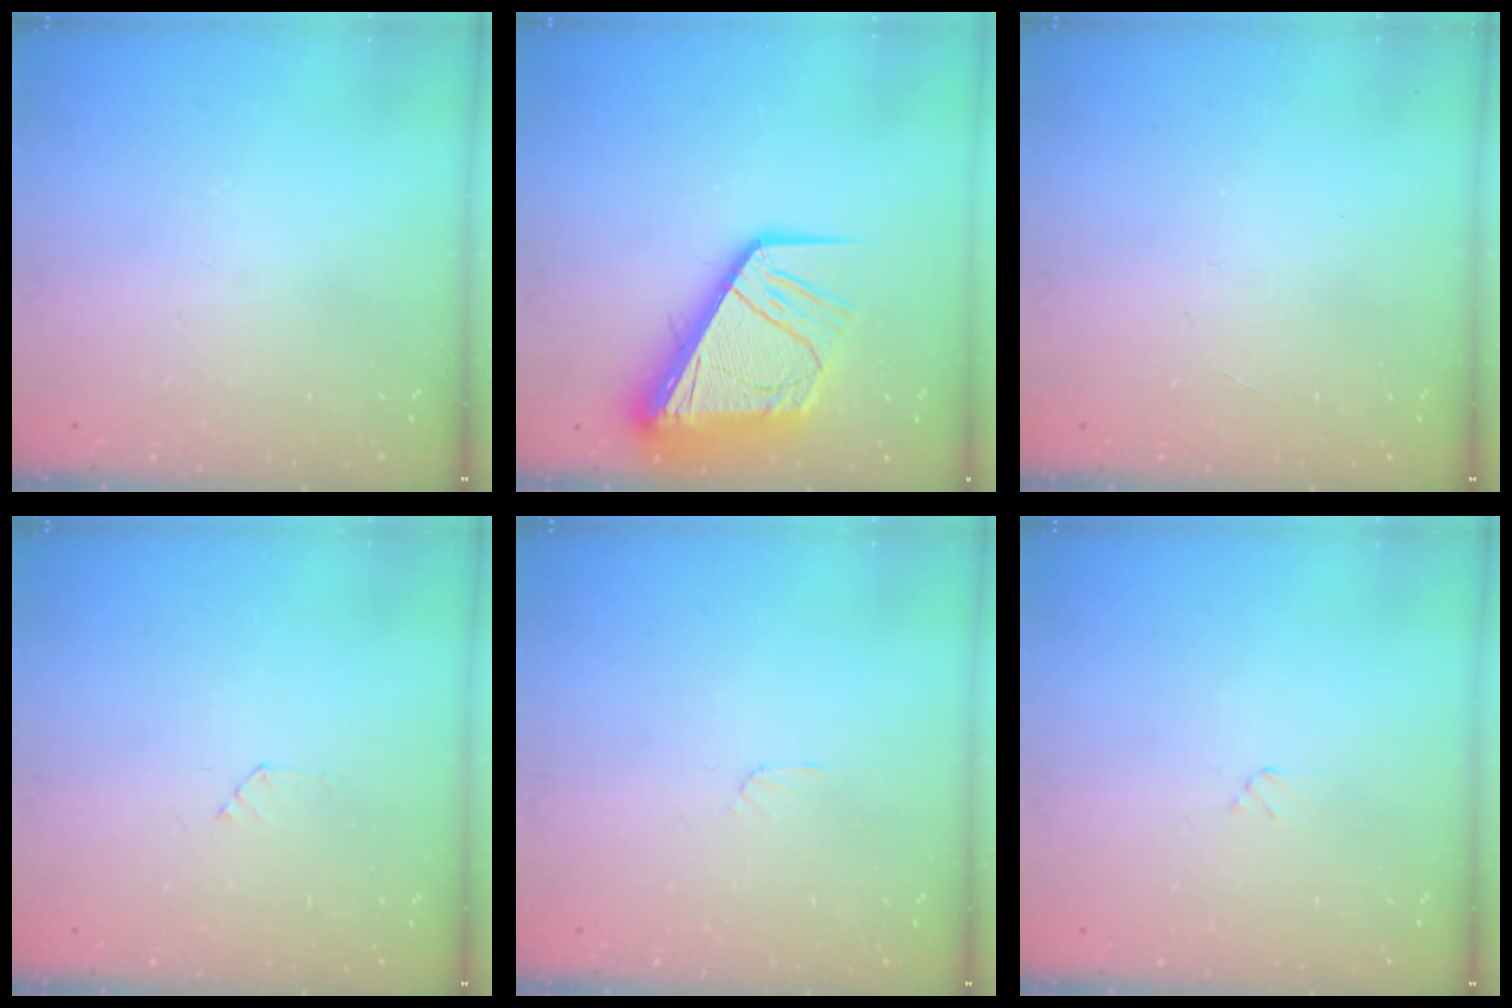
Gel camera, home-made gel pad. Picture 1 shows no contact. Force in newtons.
{"total": 17.1, "press": 17.0, "slide": 1.9}
{"total": 0.0}
{"total": 2.4, "press": 2.4, "slide": 0.3}
{"total": 2.9, "press": 2.9, "slide": 0.4}
{"total": 1.2, "press": 1.2, "slide": 0.1}